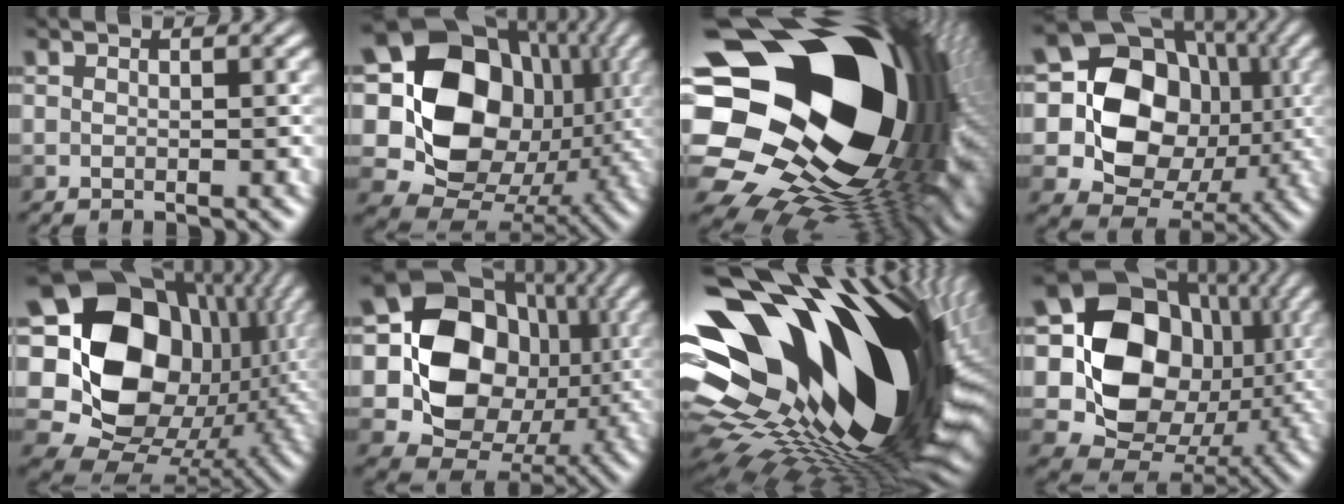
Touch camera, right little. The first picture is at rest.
{"total": 14.7, "force": [2.0, 12.0, 8.2], "torque": [-0.171, 0.002, 0.045]}
{"total": 21.3, "force": [1.3, 14.4, 15.6], "torque": [-0.282, -0.017, -0.005]}
{"total": 11.8, "force": [-0.2, 10.0, 6.3], "torque": [-0.095, -0.009, -0.016]}
{"total": 17.8, "force": [1.8, 14.3, 10.4], "torque": [-0.217, 0.001, 0.053]}
{"total": 12.2, "force": [0.2, 10.5, 6.2], "torque": [-0.100, -0.010, -0.003]}
{"total": 19.7, "force": [2.2, 11.0, 16.2], "torque": [-0.282, -0.001, 0.040]}
{"total": 13.4, "force": [1.5, 11.2, 7.2], "torque": [-0.132, -0.001, 0.027]}